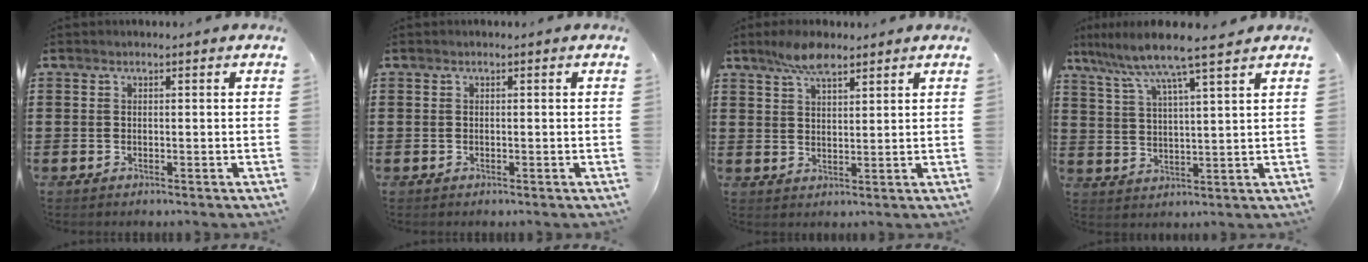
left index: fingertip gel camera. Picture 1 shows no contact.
{"total": 0.0}
{"total": 5.6, "force": [4.1, 1.8, 3.2], "torque": [-0.073, 0.003, 0.076]}
{"total": 7.8, "force": [6.4, -0.5, 4.4], "torque": [-0.108, -0.030, 0.109]}